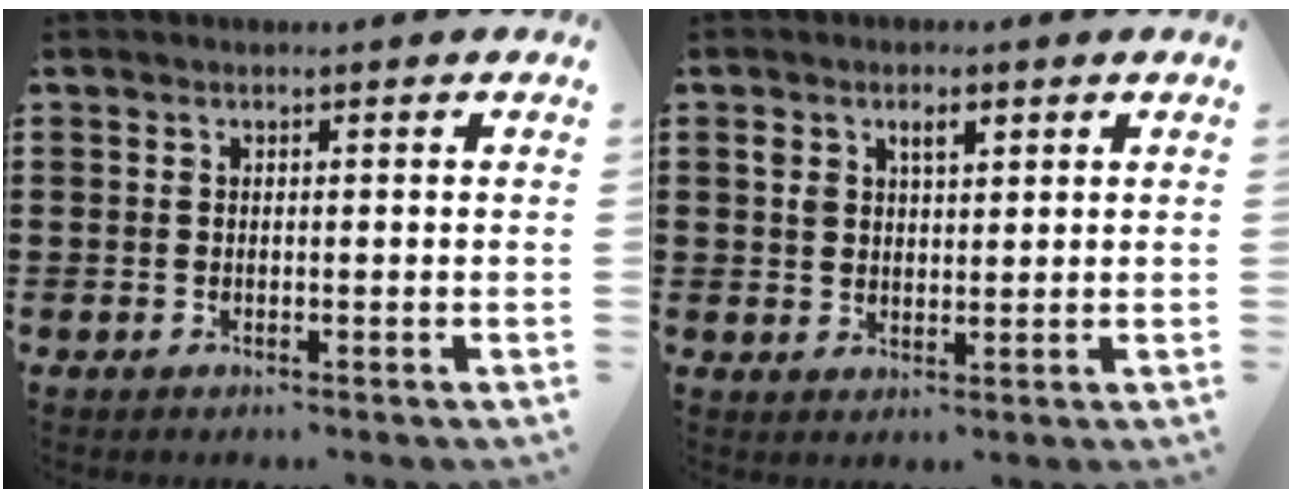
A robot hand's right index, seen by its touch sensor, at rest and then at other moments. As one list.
[{"total": 3.0, "force": [1.5, 1.7, 2.0], "torque": [-0.039, 0.006, 0.024]}]